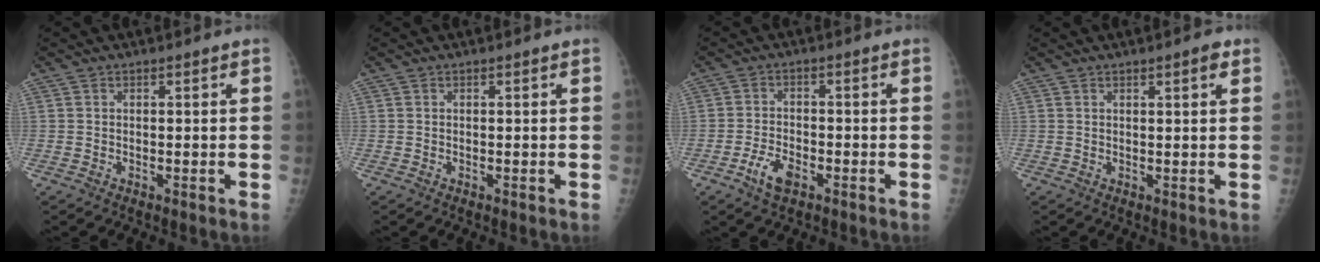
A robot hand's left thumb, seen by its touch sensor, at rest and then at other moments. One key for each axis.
{"total": 0.0}
{"total": 5.0, "fx": -2.8, "fy": 2.4, "fz": 3.4, "tx": -0.064, "ty": 0.016, "tz": -0.048}
{"total": 2.3, "fx": 1.3, "fy": 0.4, "fz": 1.8, "tx": -0.023, "ty": -0.003, "tz": 0.015}